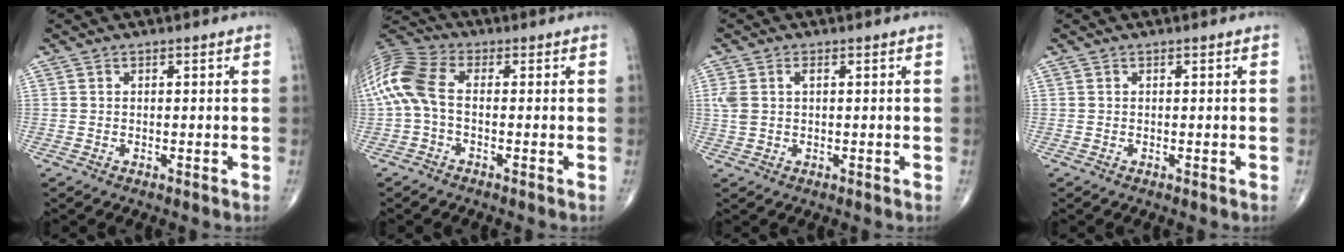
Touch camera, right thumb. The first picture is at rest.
{"total": 11.5, "force": [-0.3, 6.4, 9.6], "torque": [-0.224, 0.027, -0.017]}
{"total": 3.5, "force": [0.7, 2.0, 2.8], "torque": [-0.082, 0.013, 0.018]}
{"total": 0.0}